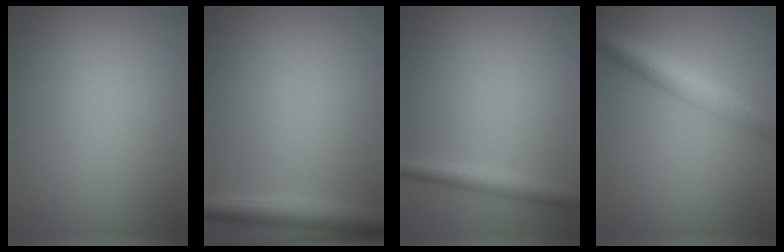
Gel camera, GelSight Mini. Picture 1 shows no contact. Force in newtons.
{"total": 3.2, "press": 3.2, "slide": 0.2}
{"total": 2.3, "press": 2.2, "slide": 0.1}
{"total": 6.3, "press": 6.3, "slide": 0.2}